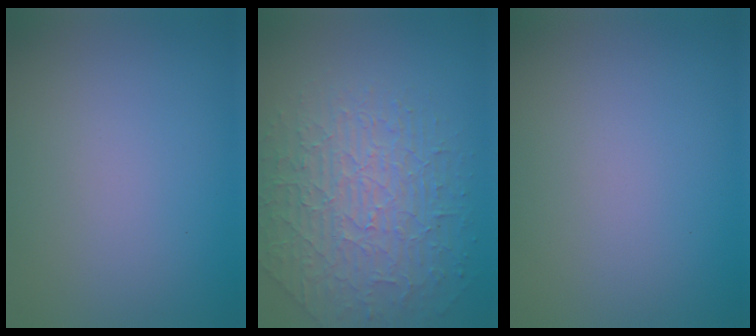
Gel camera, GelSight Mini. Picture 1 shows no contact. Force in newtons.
{"total": 5.3, "press": 4.8, "slide": 2.2}
{"total": 0.0}